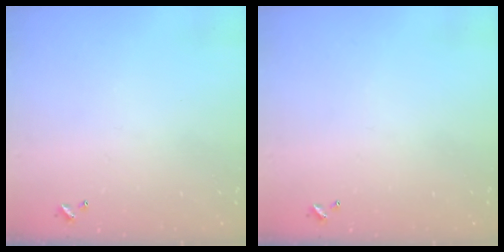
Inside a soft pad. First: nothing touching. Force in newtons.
{"total": 0.0}